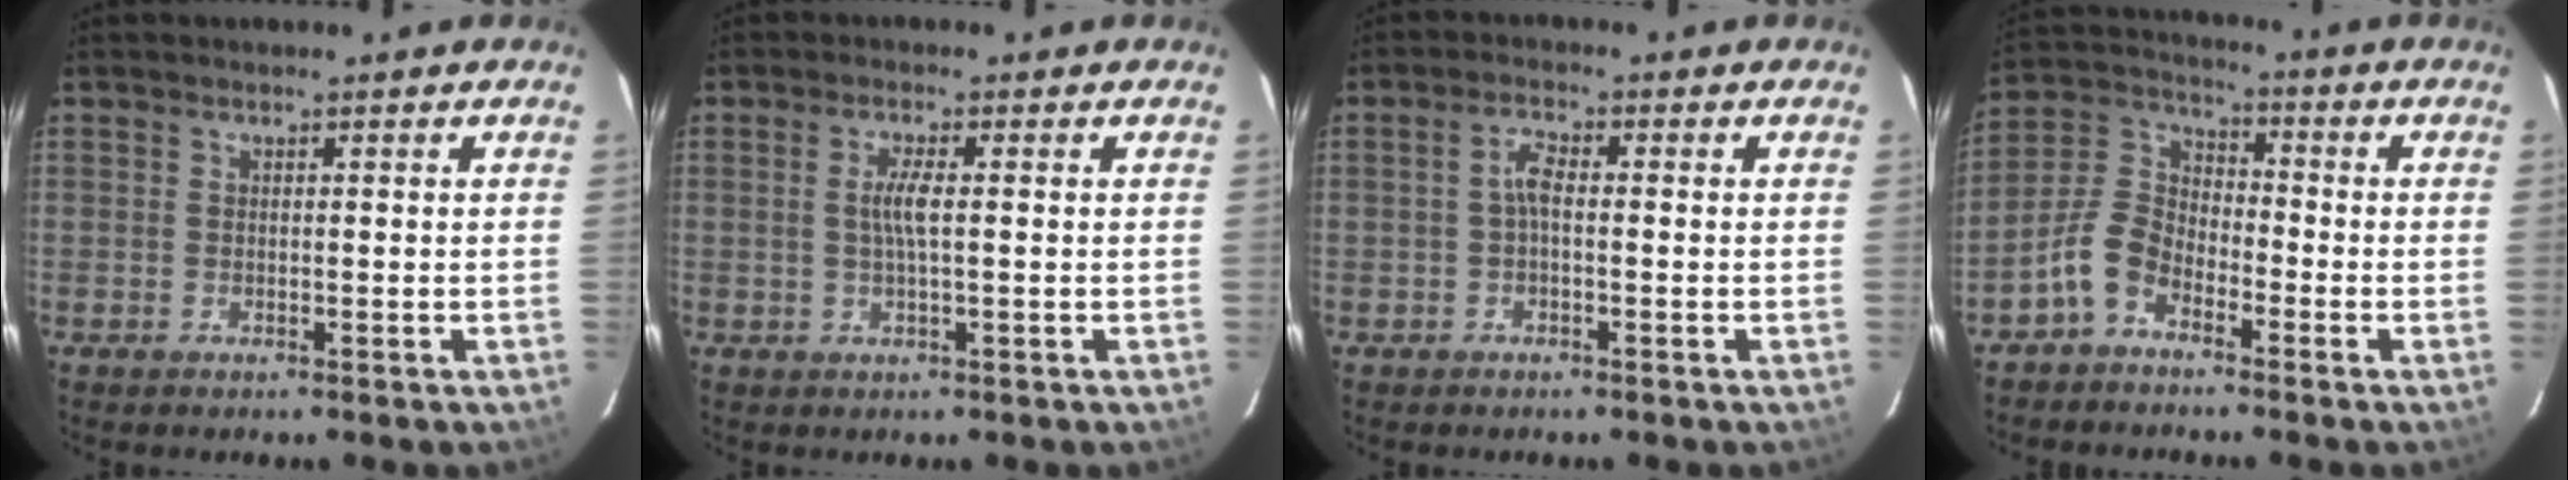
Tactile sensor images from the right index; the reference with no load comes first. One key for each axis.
{"total": 3.1, "fx": 0.1, "fy": 0.2, "fz": 3.1, "tx": -0.063, "ty": 0.000, "tz": 0.002}
{"total": 2.5, "fx": -0.4, "fy": 0.9, "fz": 2.3, "tx": -0.048, "ty": 0.009, "tz": -0.007}
{"total": 7.7, "fx": -5.0, "fy": 4.3, "fz": 3.9, "tx": -0.090, "ty": 0.020, "tz": -0.108}